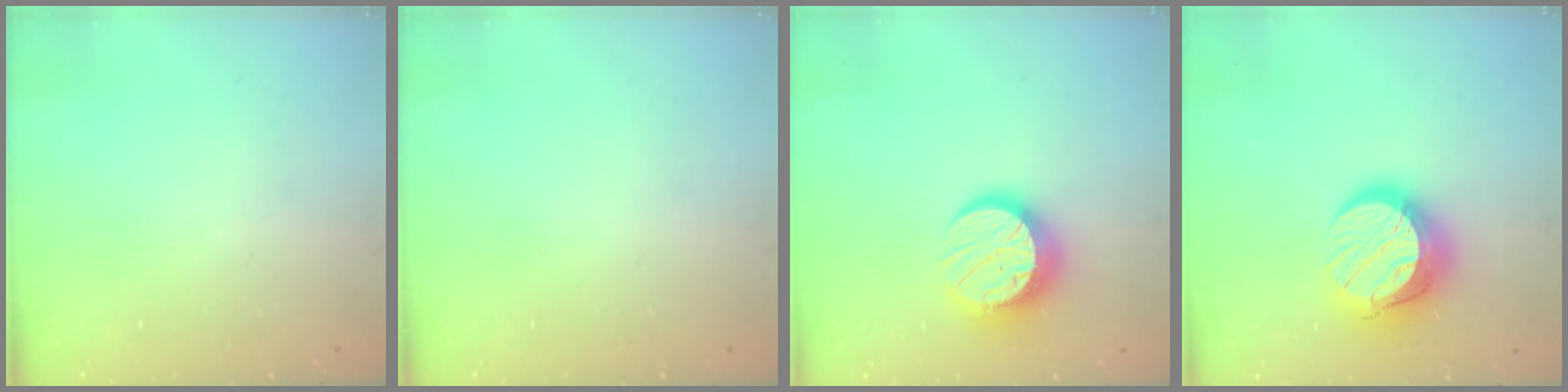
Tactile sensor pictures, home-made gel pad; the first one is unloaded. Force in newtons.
{"total": 0.0}
{"total": 12.8, "press": 12.8, "slide": 1.1}
{"total": 14.6, "press": 14.6, "slide": 1.2}